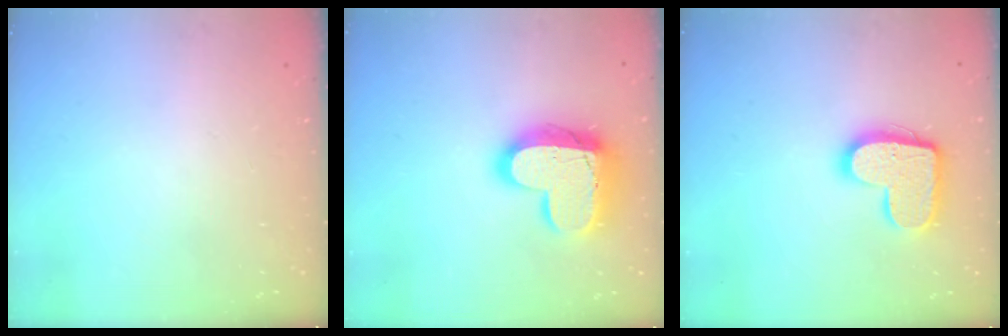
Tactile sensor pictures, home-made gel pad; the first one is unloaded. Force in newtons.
{"total": 17.8, "press": 17.8, "slide": 1.5}
{"total": 14.9, "press": 14.9, "slide": 1.0}